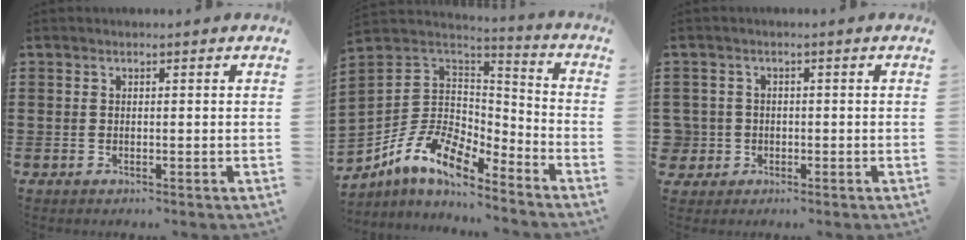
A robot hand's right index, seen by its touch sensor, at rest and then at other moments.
{"total": 10.8, "force": [-6.3, 5.6, 6.7], "torque": [-0.157, 0.005, -0.126]}
{"total": 2.7, "force": [-0.8, 2.5, 0.2], "torque": [-0.024, 0.002, -0.024]}